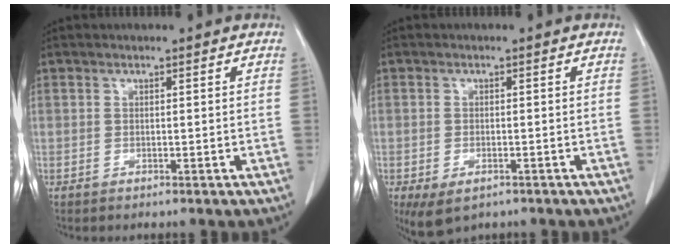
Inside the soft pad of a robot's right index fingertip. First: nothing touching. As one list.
[{"total": 4.7, "force": [-2.7, 2.5, 3.0], "torque": [-0.055, -0.009, -0.034]}]